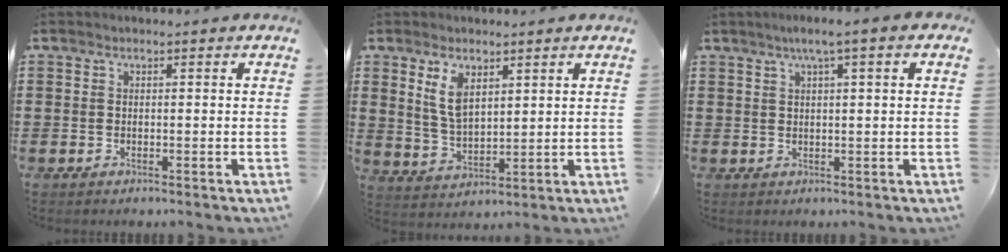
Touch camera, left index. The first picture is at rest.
{"total": 6.0, "force": [3.2, 2.8, 4.2], "torque": [-0.100, 0.001, 0.056]}
{"total": 2.8, "force": [1.1, -0.2, 2.6], "torque": [-0.051, -0.002, 0.017]}